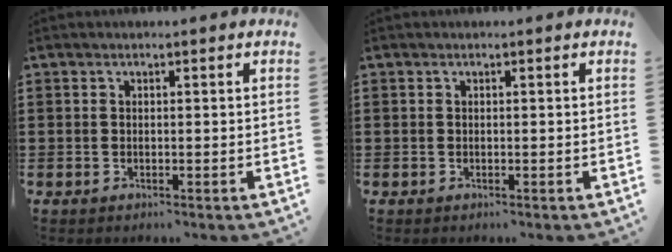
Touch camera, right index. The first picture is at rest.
{"total": 0.0}